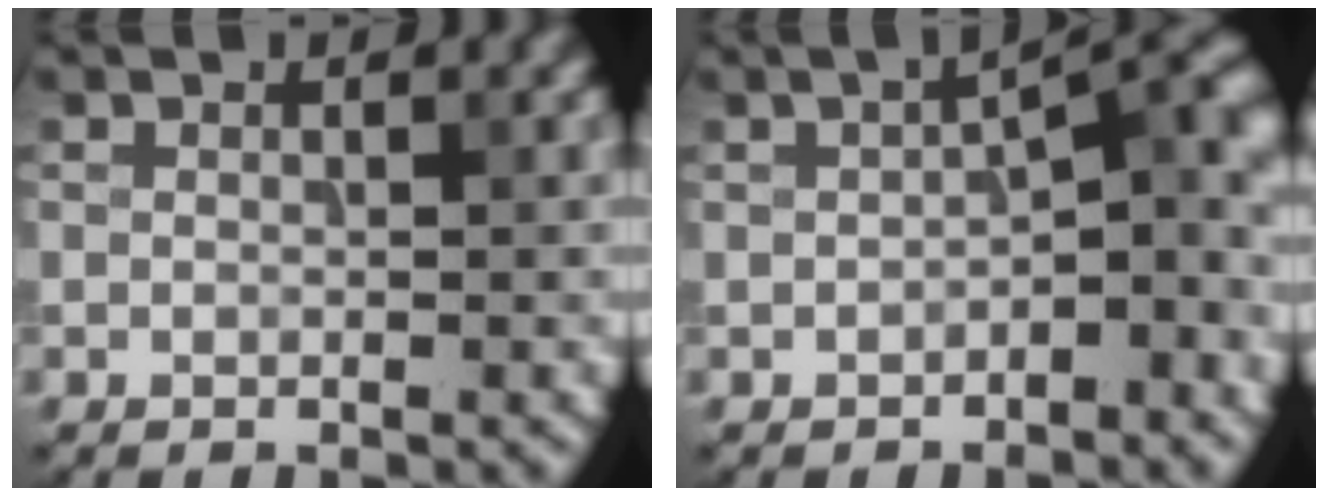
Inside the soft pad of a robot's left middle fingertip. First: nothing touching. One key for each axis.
{"total": 5.6, "fx": -0.6, "fy": 2.3, "fz": 5.1, "tx": -0.054, "ty": 0.017, "tz": -0.015}